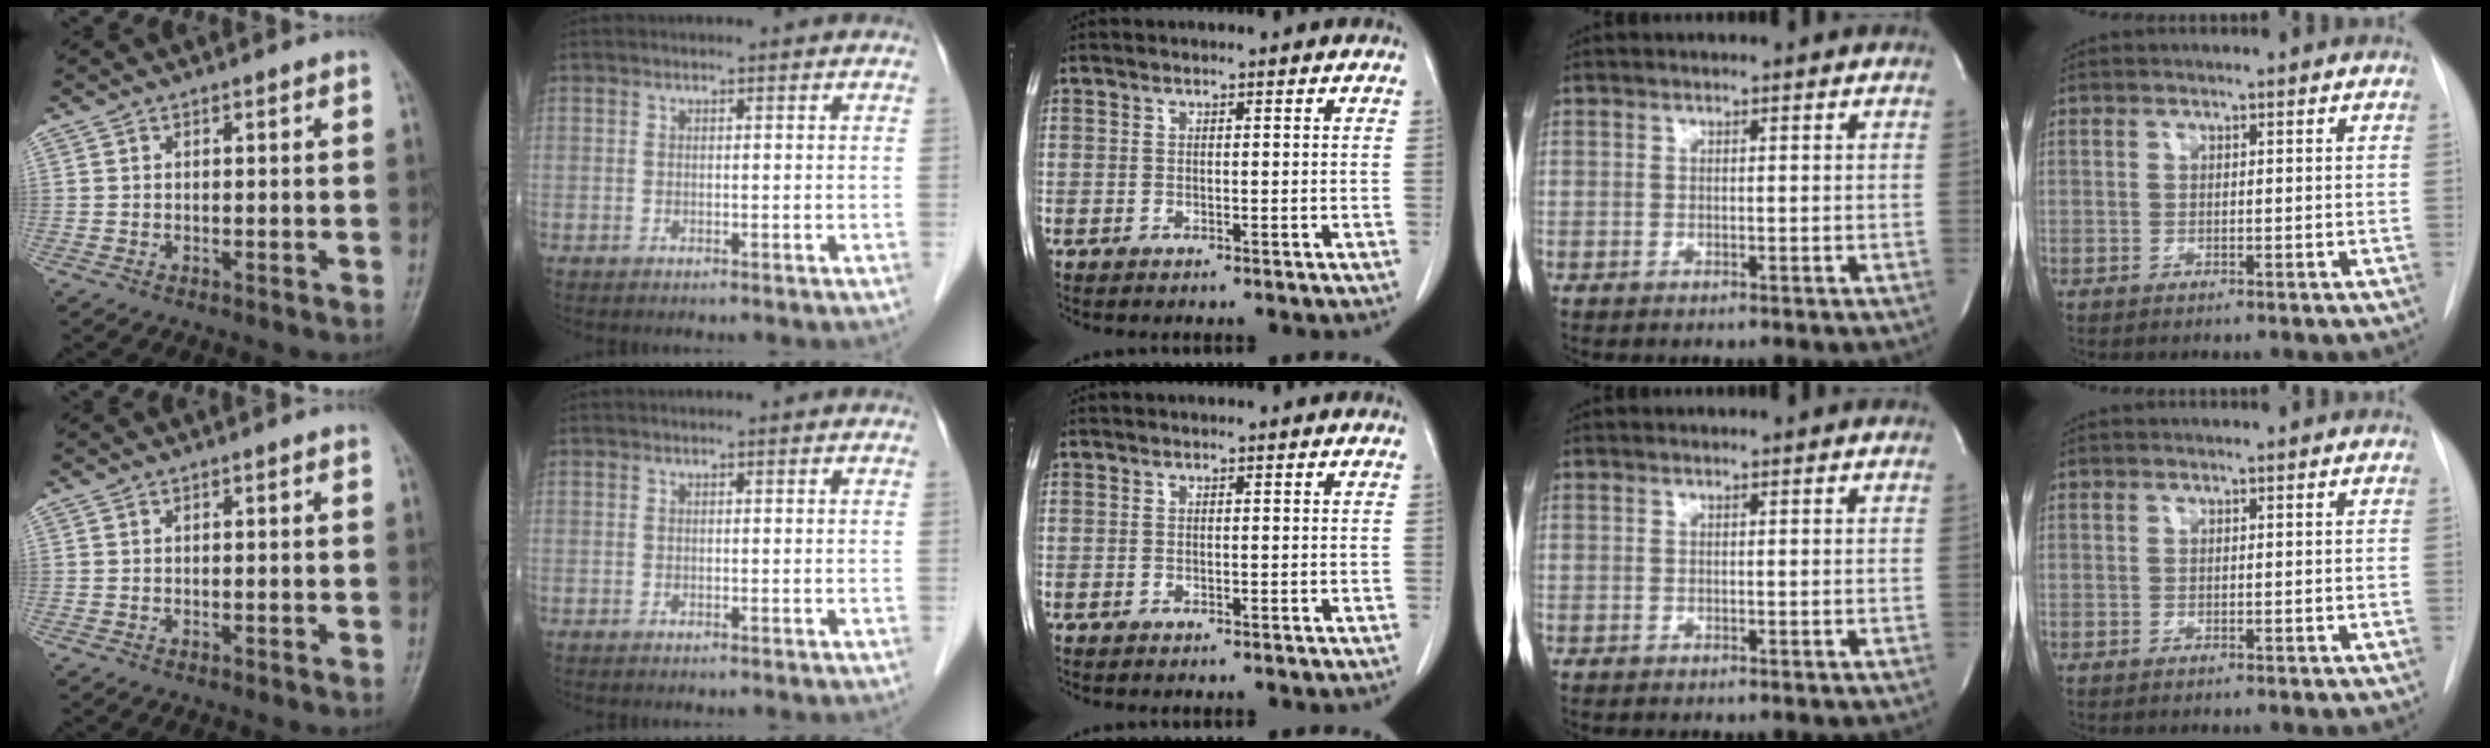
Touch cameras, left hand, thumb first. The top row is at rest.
{}